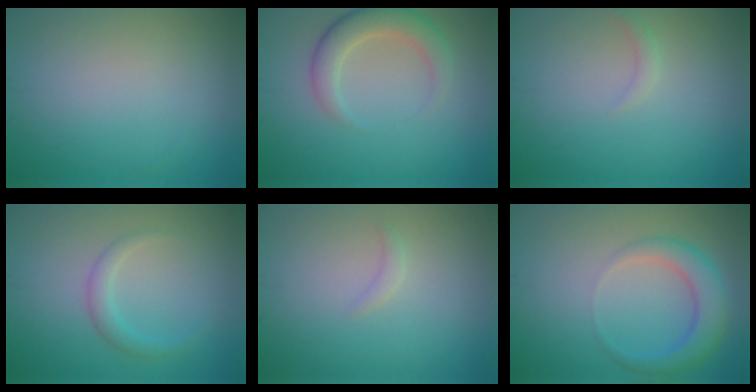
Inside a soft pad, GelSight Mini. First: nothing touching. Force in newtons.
{"total": 3.7, "press": 3.7, "slide": 0.3}
{"total": 0.9, "press": 0.9, "slide": 0.1}
{"total": 1.7, "press": 1.7, "slide": 0.0}
{"total": 0.8, "press": 0.7, "slide": 0.2}
{"total": 4.1, "press": 4.1, "slide": 0.2}